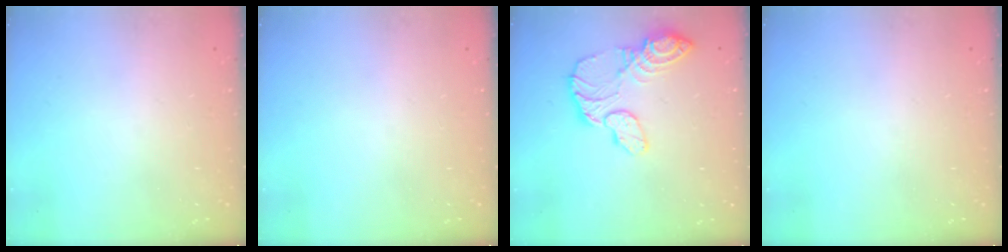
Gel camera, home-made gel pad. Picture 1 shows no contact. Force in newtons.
{"total": 0.0}
{"total": 13.3, "press": 13.2, "slide": 1.2}
{"total": 0.0}